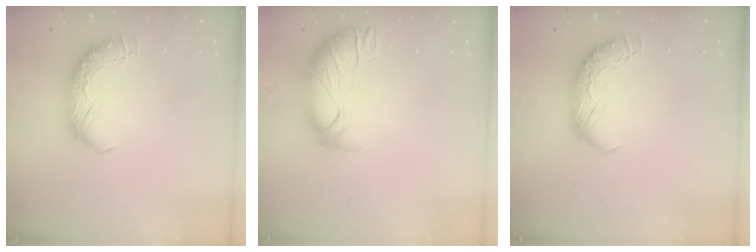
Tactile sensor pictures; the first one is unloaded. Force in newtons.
{"total": 2.8, "press": 1.3, "slide": 2.5}
{"total": 0.0}